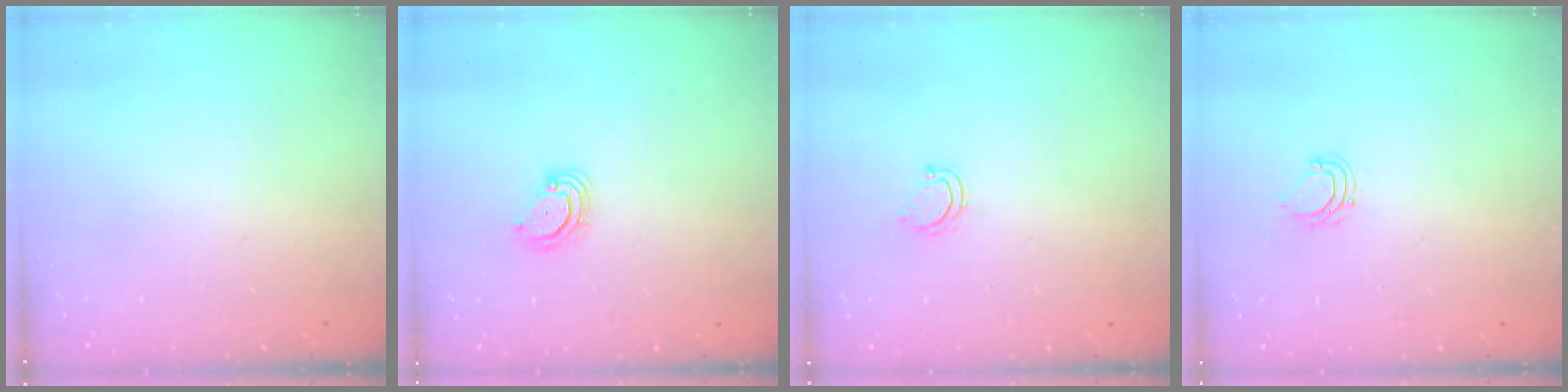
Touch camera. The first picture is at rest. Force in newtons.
{"total": 3.9, "press": 3.9, "slide": 0.4}
{"total": 3.0, "press": 3.0, "slide": 0.2}
{"total": 4.5, "press": 4.4, "slide": 0.6}